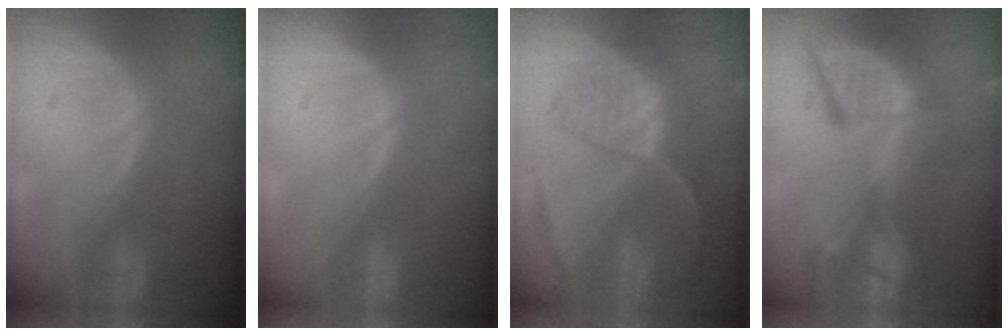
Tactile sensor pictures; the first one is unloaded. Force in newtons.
{"total": 0.0}
{"total": 9.2, "press": 7.6, "slide": 5.1}
{"total": 12.6, "press": 11.2, "slide": 5.8}